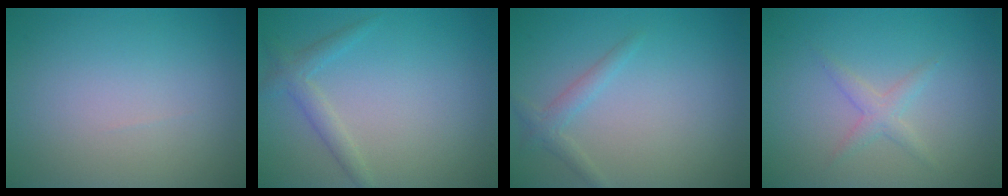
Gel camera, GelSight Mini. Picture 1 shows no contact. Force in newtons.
{"total": 1.9, "press": 1.9, "slide": 0.2}
{"total": 1.5, "press": 1.5, "slide": 0.1}
{"total": 1.6, "press": 1.6, "slide": 0.1}